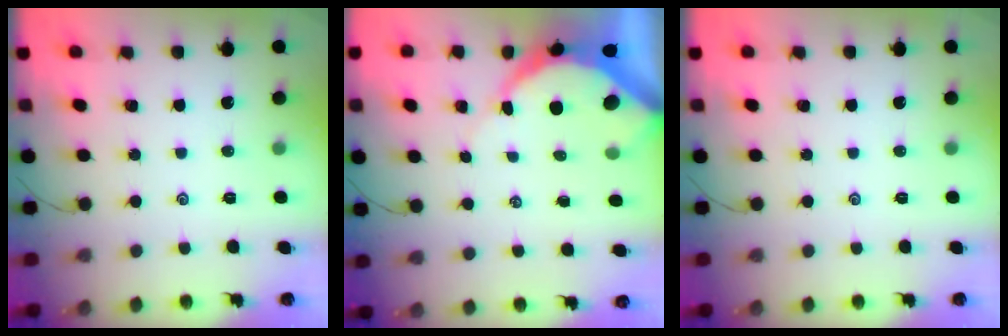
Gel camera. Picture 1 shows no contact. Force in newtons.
{"total": 8.2, "press": 8.1, "slide": 0.8}
{"total": 0.0}